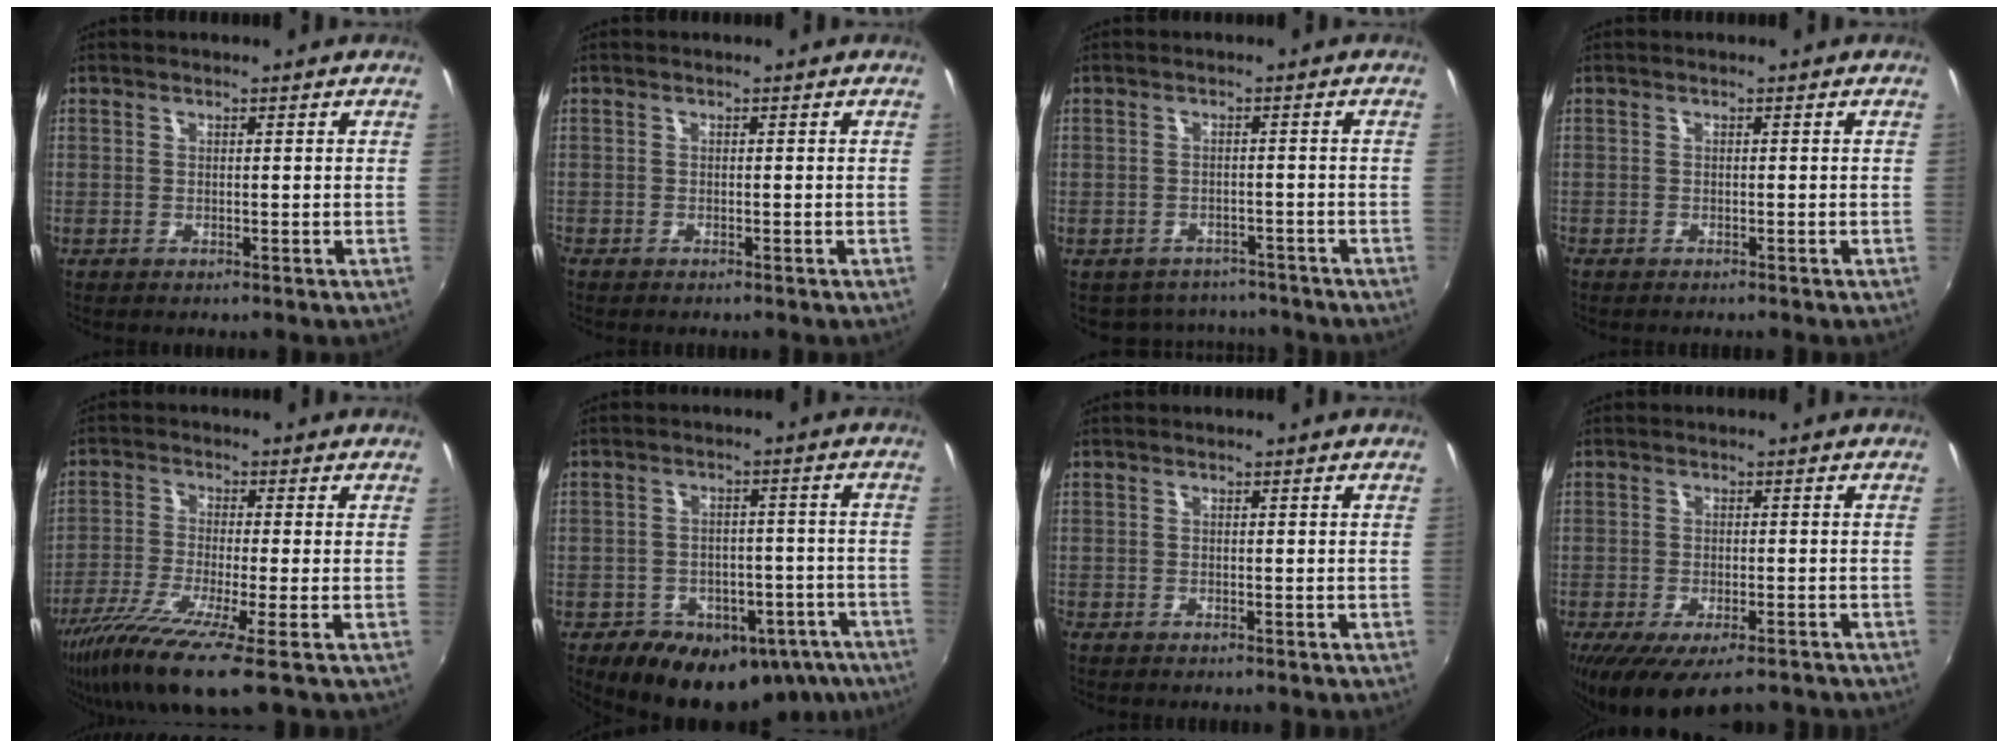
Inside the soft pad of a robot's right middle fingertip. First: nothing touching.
{"total": 1.5, "force": [-1.2, 0.8, 0.5], "torque": [-0.013, -0.004, -0.018]}
{"total": 8.7, "force": [-6.7, 5.1, 2.1], "torque": [-0.059, 0.003, -0.089]}
{"total": 1.3, "force": [-1.1, 0.7, 0.4], "torque": [-0.012, -0.003, -0.016]}
{"total": 12.3, "force": [-7.5, 0.9, 9.6], "torque": [-0.210, -0.045, -0.144]}
{"total": 20.6, "force": [-12.4, 13.7, 9.0], "torque": [-0.181, 0.017, -0.136]}
{"total": 1.5, "force": [-1.2, 0.8, 0.5], "torque": [-0.013, -0.004, -0.018]}
{"total": 13.1, "force": [-9.5, 4.9, 7.5], "torque": [-0.152, -0.046, -0.144]}